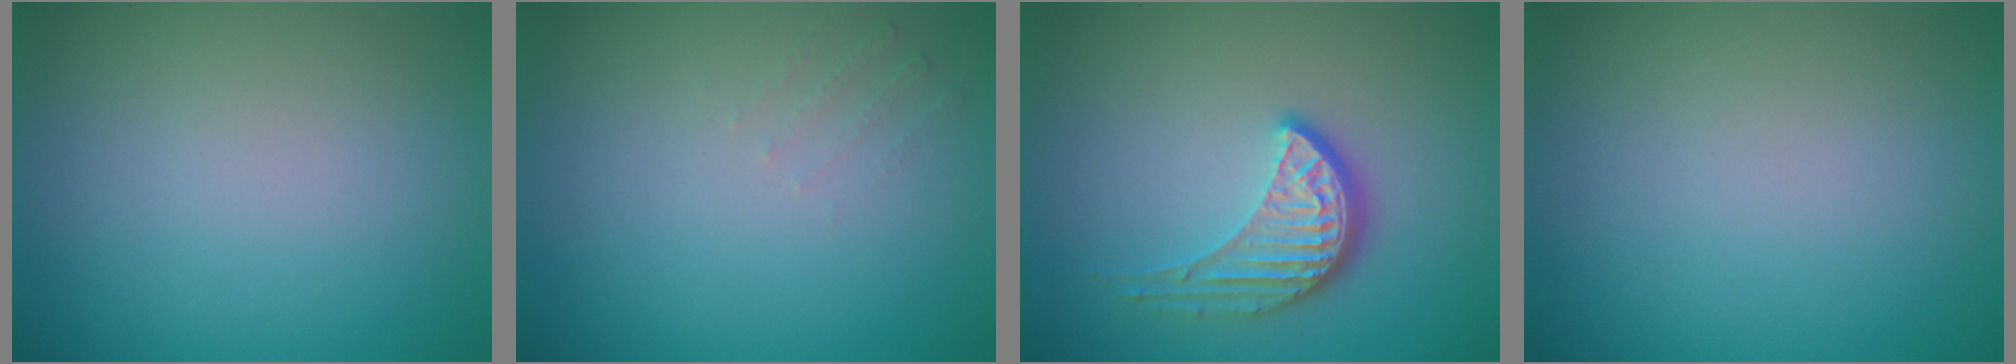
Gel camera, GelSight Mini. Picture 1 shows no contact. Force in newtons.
{"total": 0.8, "press": 0.8, "slide": 0.2}
{"total": 3.9, "press": 3.0, "slide": 2.5}
{"total": 0.0}